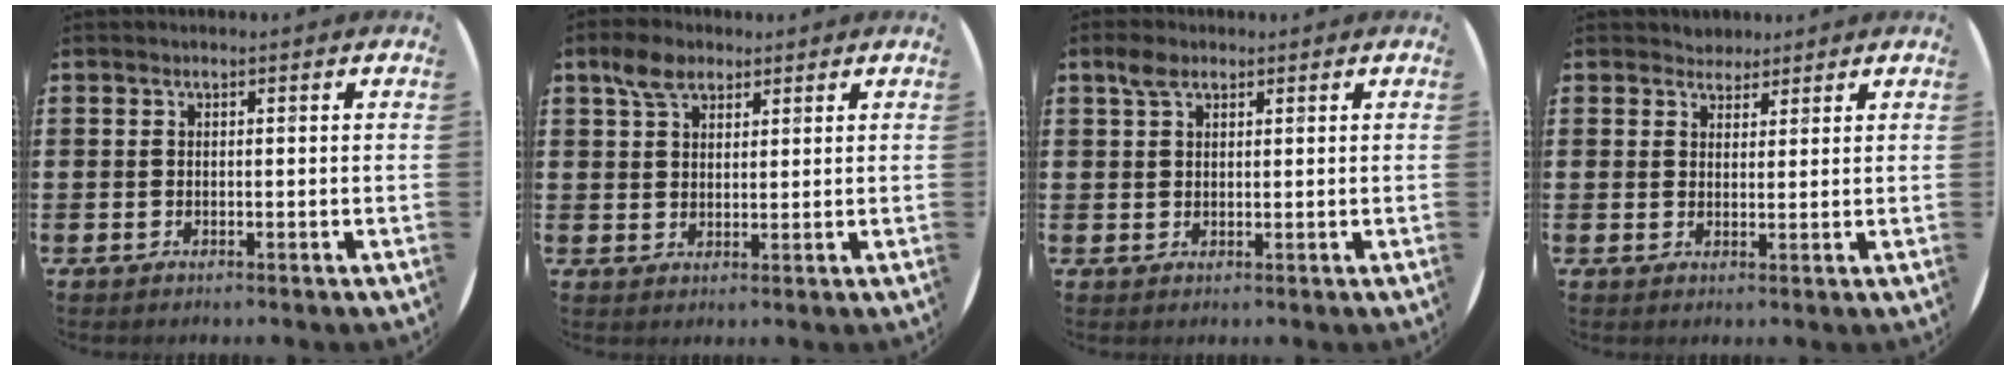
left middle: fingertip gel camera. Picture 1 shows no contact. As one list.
[{"total": 4.4, "force": [3.1, 2.4, 1.9], "torque": [-0.038, 0.006, 0.057]}, {"total": 2.5, "force": [1.7, 1.4, 1.2], "torque": [-0.018, 0.002, 0.030]}, {"total": 2.1, "force": [2.0, 0.7, -0.1], "torque": [-0.003, 0.003, 0.039]}]